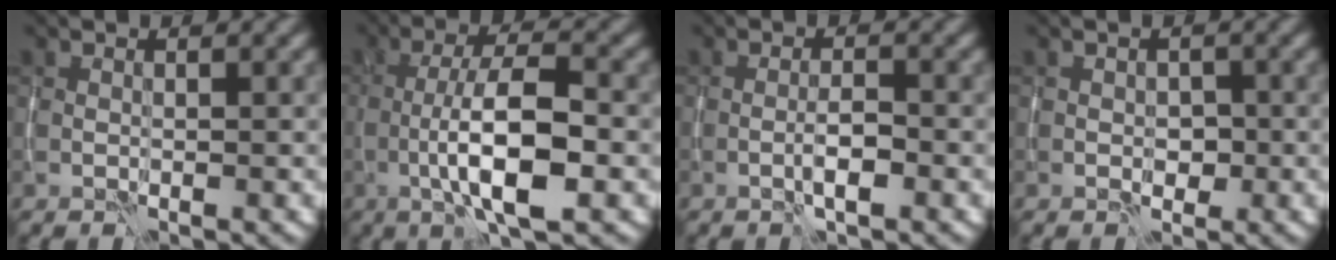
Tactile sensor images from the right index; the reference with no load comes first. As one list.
[{"total": 7.9, "force": [-2.4, 2.1, 7.2], "torque": [-0.122, 0.011, -0.048]}, {"total": 2.0, "force": [-1.0, 0.3, 1.7], "torque": [-0.031, 0.004, -0.020]}, {"total": 1.7, "force": [-0.4, 1.3, 1.0], "torque": [-0.014, -0.006, -0.005]}]